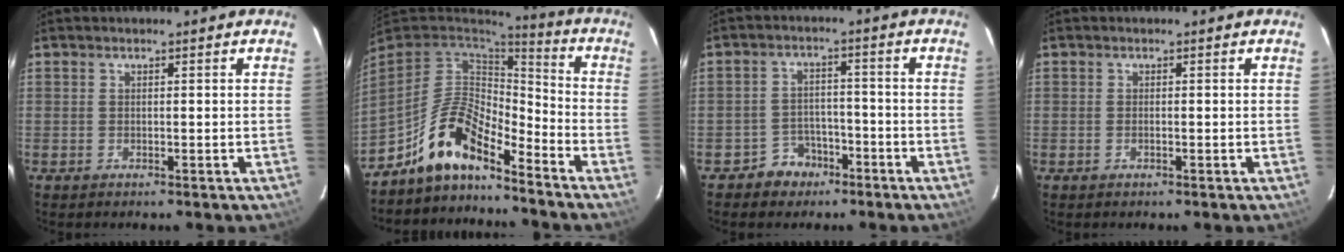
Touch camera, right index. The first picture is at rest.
{"total": 12.4, "force": [-9.6, 4.1, 6.7], "torque": [-0.140, 0.011, -0.188]}
{"total": 5.5, "force": [-3.8, 3.9, 0.6], "torque": [-0.021, 0.019, -0.054]}
{"total": 0.7, "force": [-0.2, 0.2, 0.6], "torque": [-0.012, 0.001, -0.004]}